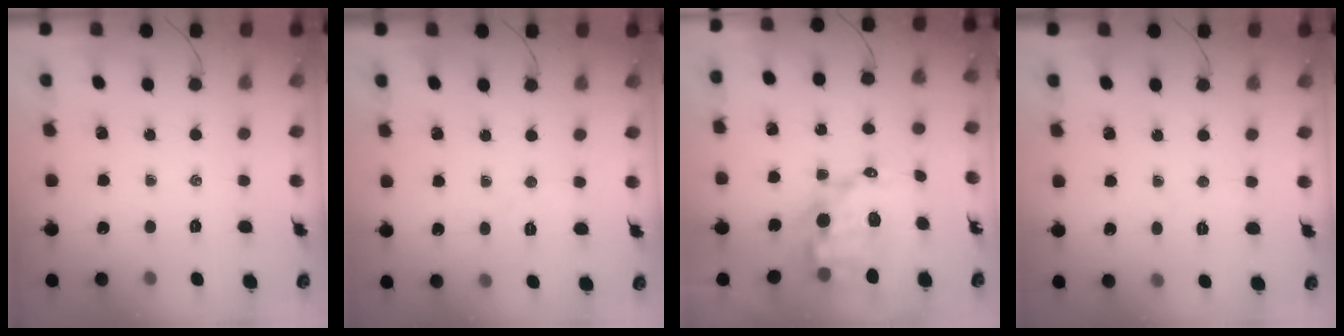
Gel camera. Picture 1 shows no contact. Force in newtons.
{"total": 4.7, "press": 4.6, "slide": 1.0}
{"total": 12.4, "press": 12.0, "slide": 3.1}
{"total": 4.0, "press": 3.9, "slide": 0.8}